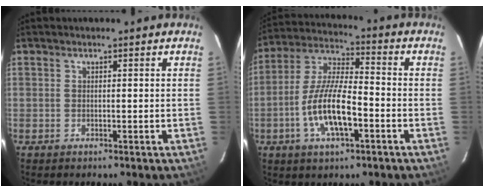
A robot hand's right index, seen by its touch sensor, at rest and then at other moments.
{"total": 12.9, "force": [-4.4, 4.1, 11.4], "torque": [-0.235, -0.002, -0.083]}